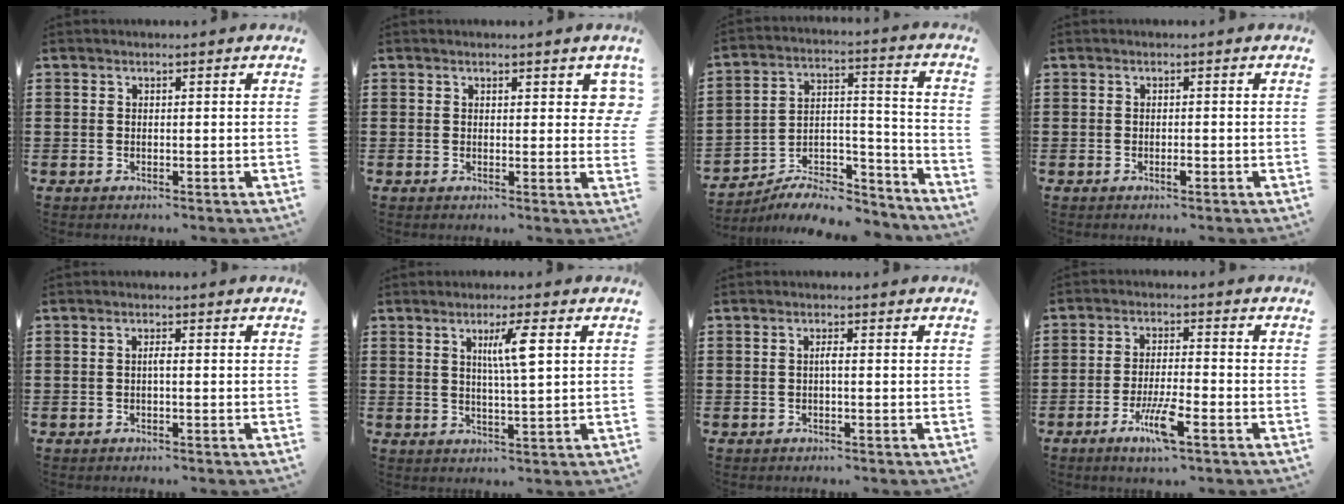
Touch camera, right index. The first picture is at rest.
{"total": 2.4, "force": [1.4, 1.2, 1.5], "torque": [-0.009, -0.001, 0.020]}
{"total": 7.5, "force": [-6.6, 2.6, 2.5], "torque": [-0.037, 0.018, -0.125]}
{"total": 1.2, "force": [-0.6, 0.4, 1.0], "torque": [-0.020, -0.004, -0.009]}
{"total": 1.1, "force": [-0.2, 0.1, 1.0], "torque": [-0.021, 0.000, -0.005]}
{"total": 5.1, "force": [1.7, 0.3, 4.8], "torque": [-0.089, 0.000, 0.022]}
{"total": 1.1, "force": [-0.2, 0.1, 1.1], "torque": [-0.023, -0.001, -0.004]}
{"total": 6.5, "force": [-3.5, 1.0, 5.4], "torque": [-0.112, -0.009, -0.065]}